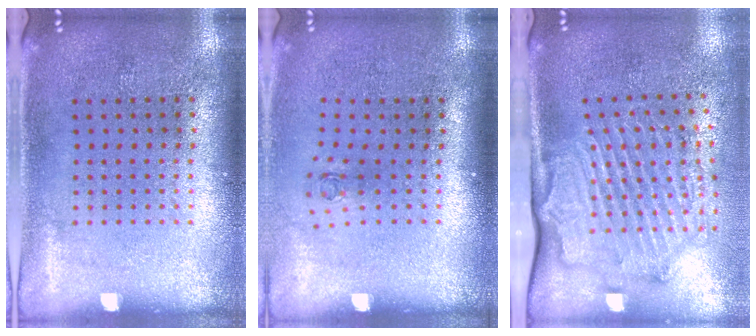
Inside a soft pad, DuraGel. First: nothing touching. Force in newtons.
{"total": 0.6, "press": 0.3, "slide": 0.6}
{"total": 2.1, "press": 2.1, "slide": 0.5}